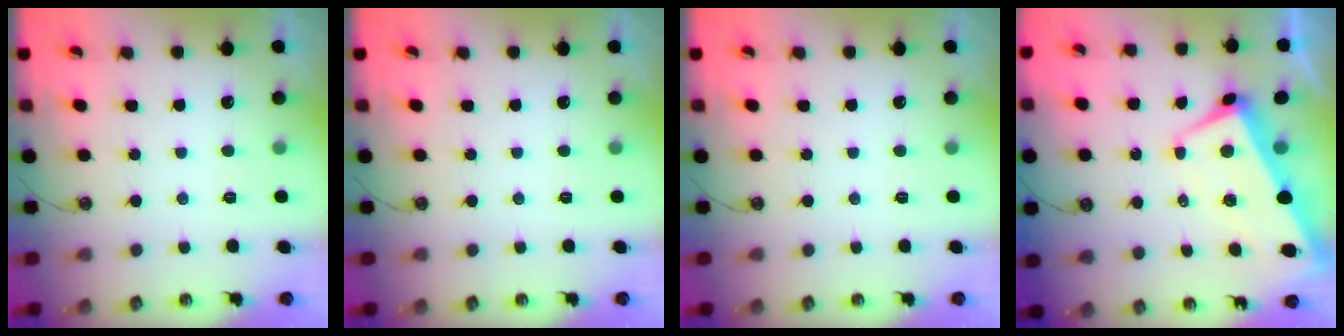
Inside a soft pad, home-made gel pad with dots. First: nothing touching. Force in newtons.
{"total": 0.0}
{"total": 0.0}
{"total": 1.4, "press": 1.0, "slide": 0.9}